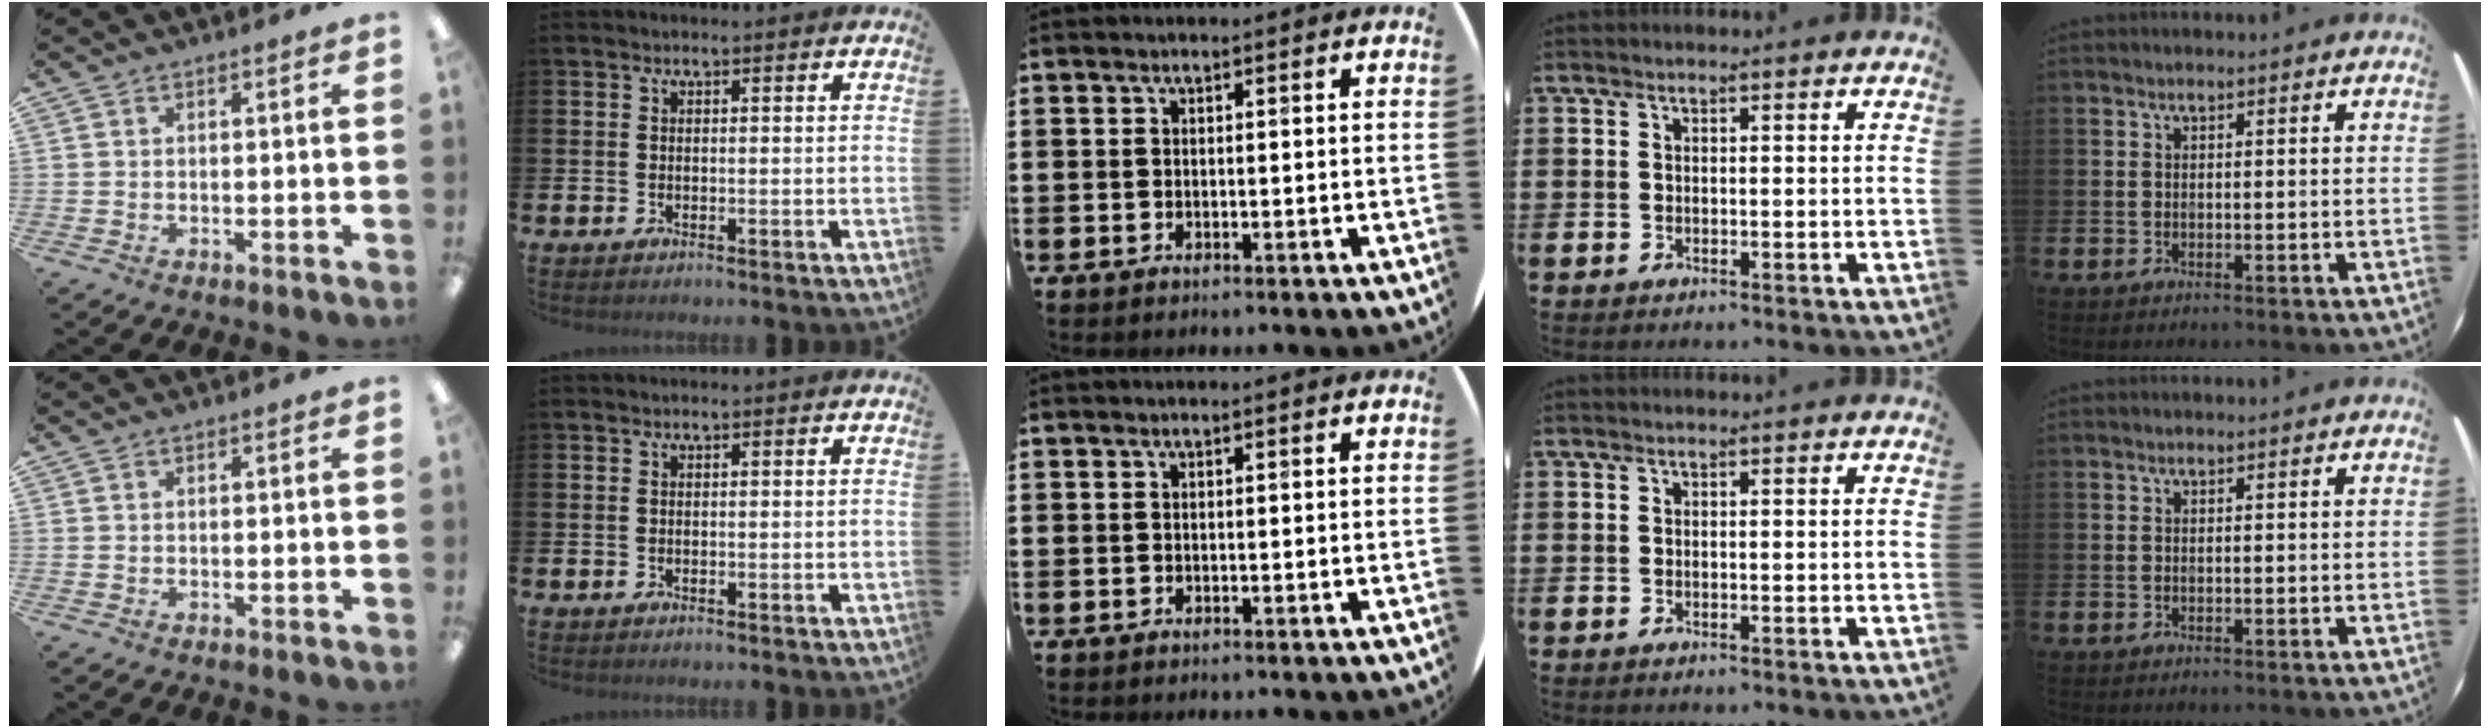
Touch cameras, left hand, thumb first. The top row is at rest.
{}